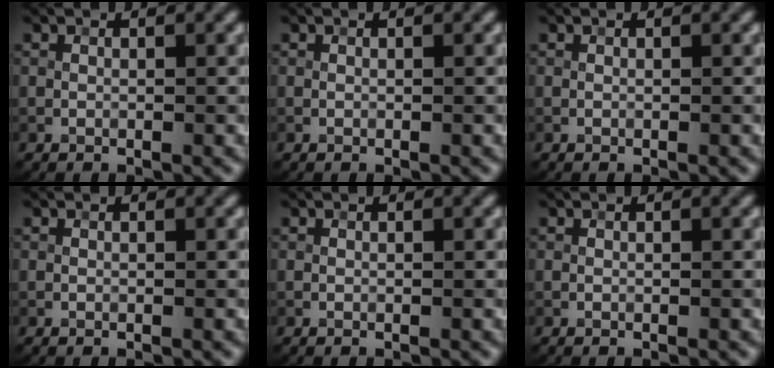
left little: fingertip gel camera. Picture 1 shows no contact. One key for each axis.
{"total": 0.0}
{"total": 0.0}
{"total": 0.0}
{"total": 0.0}
{"total": 0.0}